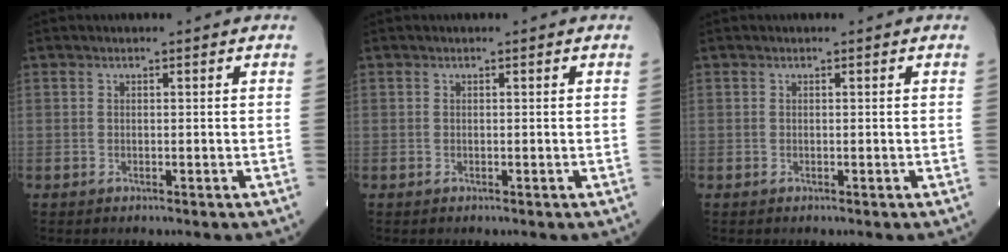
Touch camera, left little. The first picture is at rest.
{"total": 0.0}
{"total": 0.0}